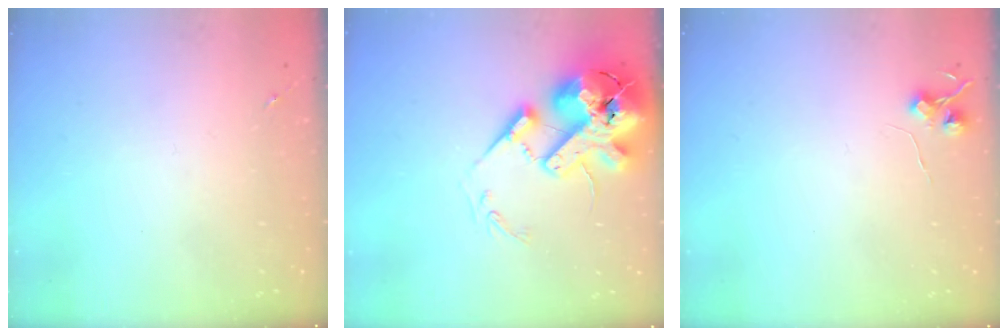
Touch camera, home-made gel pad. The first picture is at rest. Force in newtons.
{"total": 23.0, "press": 22.7, "slide": 3.8}
{"total": 5.8, "press": 5.8, "slide": 0.7}